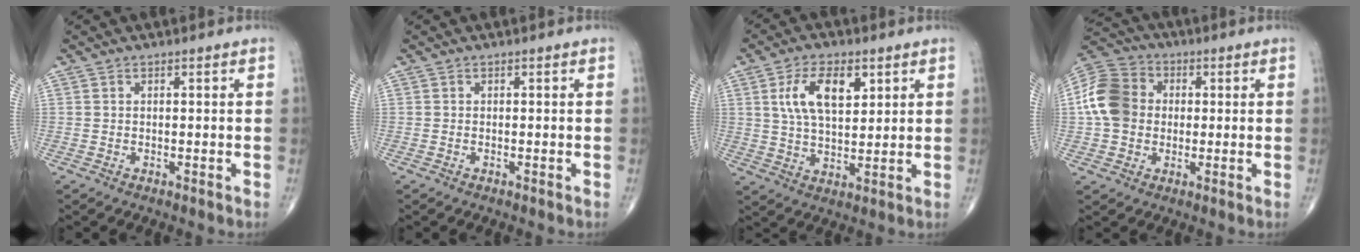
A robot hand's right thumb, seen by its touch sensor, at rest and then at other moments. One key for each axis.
{"total": 0.0}
{"total": 10.3, "fx": 3.8, "fy": 5.2, "fz": 8.0, "tx": -0.135, "ty": -0.011, "tz": 0.073}
{"total": 12.0, "fx": 0.5, "fy": 9.9, "fz": 6.8, "tx": -0.121, "ty": 0.027, "tz": -0.002}